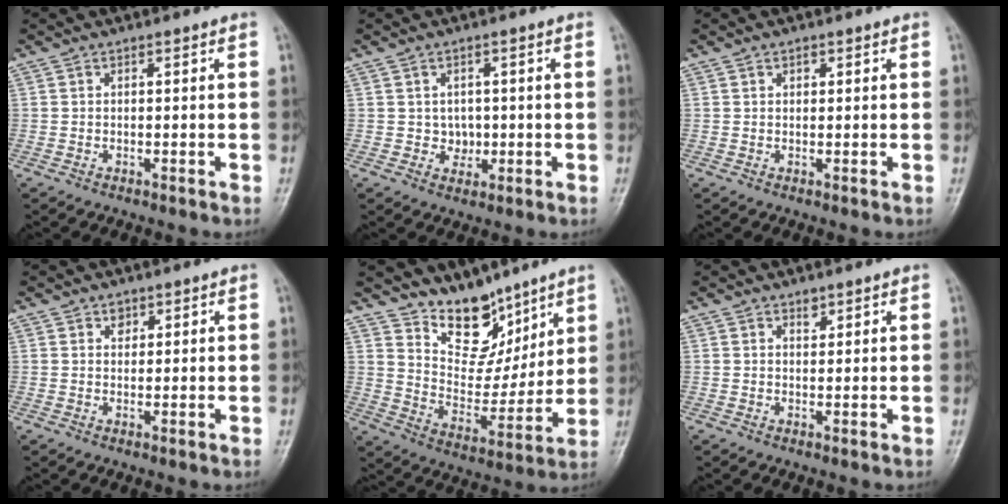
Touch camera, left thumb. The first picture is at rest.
{"total": 3.2, "force": [-0.1, 2.8, 1.5], "torque": [-0.002, 0.003, 0.002]}
{"total": 1.2, "force": [0.6, 0.8, 0.6], "torque": [-0.002, -0.002, 0.008]}
{"total": 1.8, "force": [1.0, 1.4, 0.7], "torque": [0.004, -0.004, 0.013]}
{"total": 12.9, "force": [9.8, 7.1, 4.5], "torque": [-0.028, -0.075, 0.181]}
{"total": 1.6, "force": [1.1, 0.9, 0.7], "torque": [-0.001, -0.006, 0.016]}